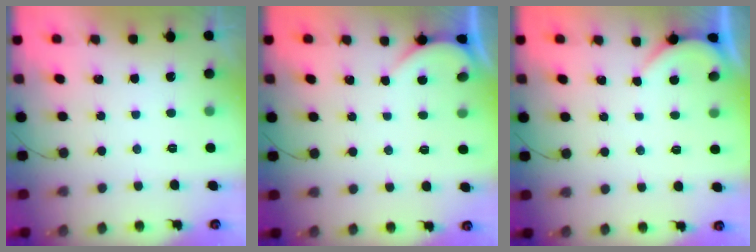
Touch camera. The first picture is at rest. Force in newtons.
{"total": 0.7, "press": 0.7, "slide": 0.1}
{"total": 1.9, "press": 1.9, "slide": 0.3}